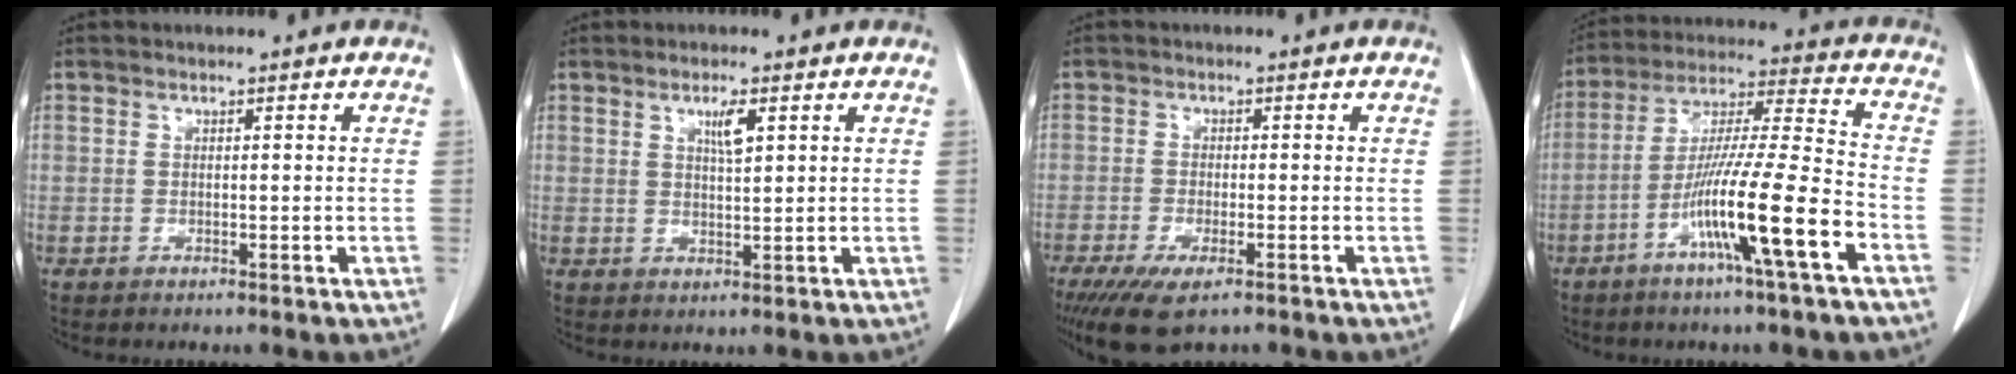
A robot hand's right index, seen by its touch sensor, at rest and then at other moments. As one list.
[{"total": 3.0, "force": [1.4, 0.4, 2.6], "torque": [-0.046, -0.002, 0.025]}, {"total": 7.1, "force": [-4.6, 1.9, 5.0], "torque": [-0.083, -0.017, -0.073]}, {"total": 15.0, "force": [-6.5, -0.8, 13.5], "torque": [-0.249, -0.006, -0.118]}]